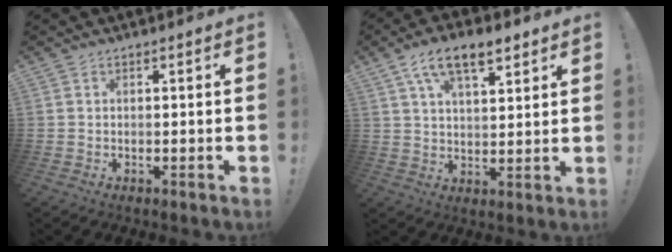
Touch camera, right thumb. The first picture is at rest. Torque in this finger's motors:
{"motor_torque": [0.43, 0.87, 0.53, 0.24, 0.07]}